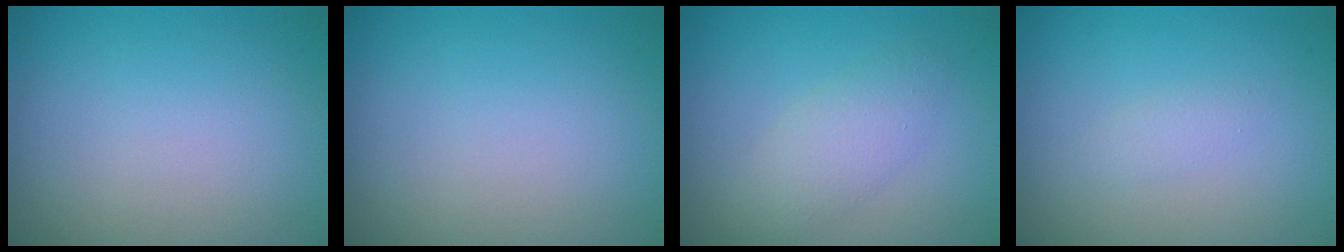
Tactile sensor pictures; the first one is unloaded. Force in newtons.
{"total": 0.0}
{"total": 2.5, "press": 2.5, "slide": 0.2}
{"total": 0.9, "press": 0.9, "slide": 0.0}